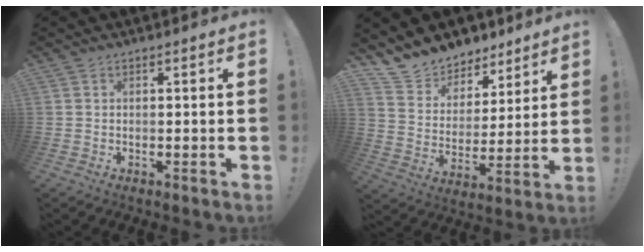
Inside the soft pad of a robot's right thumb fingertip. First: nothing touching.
{"total": 10.4, "force": [9.0, 5.1, 0.6], "torque": [-0.030, -0.081, 0.171]}